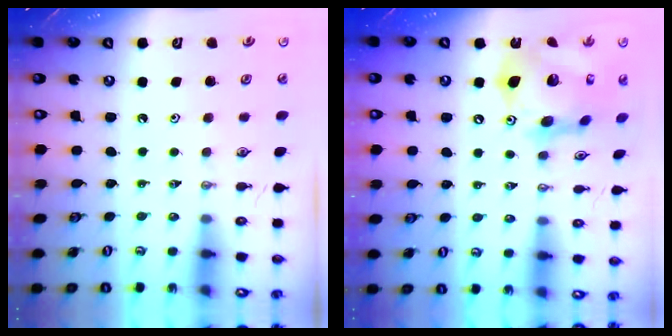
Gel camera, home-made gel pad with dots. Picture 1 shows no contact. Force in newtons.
{"total": 19.2, "press": 19.1, "slide": 2.0}